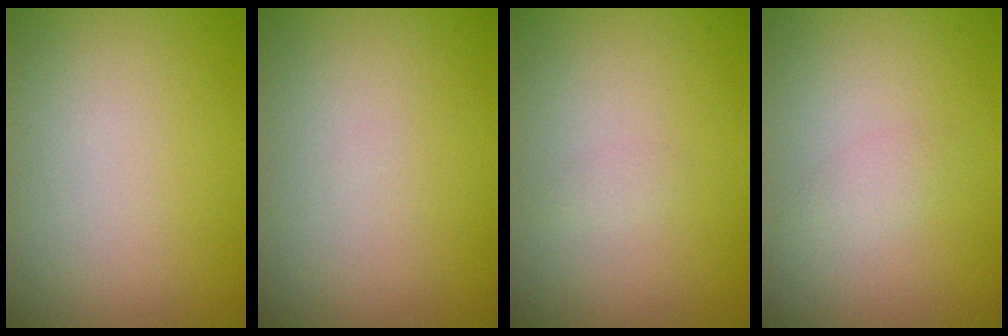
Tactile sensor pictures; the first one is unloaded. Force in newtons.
{"total": 0.0}
{"total": 0.6, "press": 0.6, "slide": 0.0}
{"total": 1.2, "press": 1.2, "slide": 0.1}